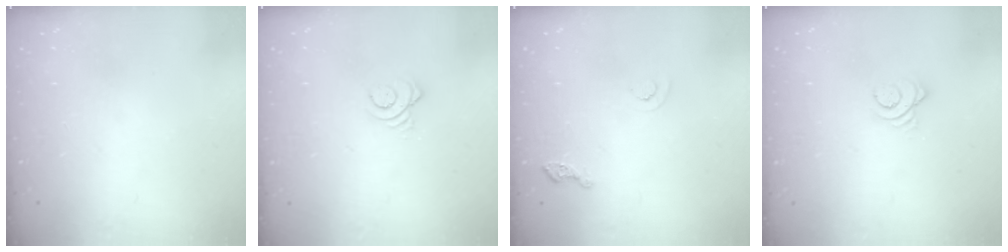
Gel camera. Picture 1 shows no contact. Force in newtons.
{"total": 3.3, "press": 3.3, "slide": 0.4}
{"total": 4.8, "press": 4.7, "slide": 0.7}
{"total": 3.0, "press": 2.9, "slide": 0.4}